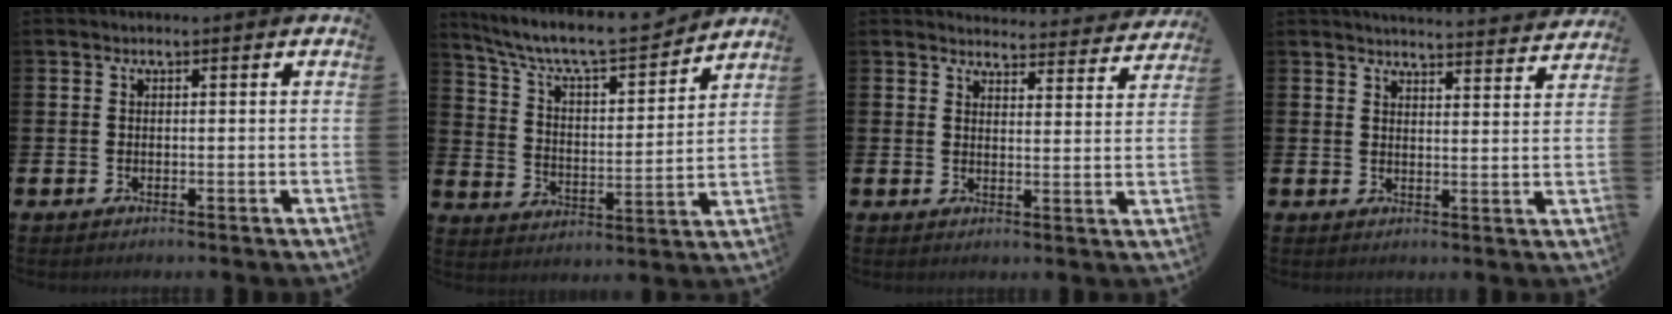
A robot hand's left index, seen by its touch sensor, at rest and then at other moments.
{"total": 8.6, "force": [7.9, 1.5, 3.0], "torque": [-0.092, -0.059, 0.131]}
{"total": 4.0, "force": [3.9, 0.6, 0.2], "torque": [-0.003, -0.032, 0.066]}
{"total": 4.3, "force": [4.3, -0.2, 0.2], "torque": [-0.001, -0.036, 0.073]}